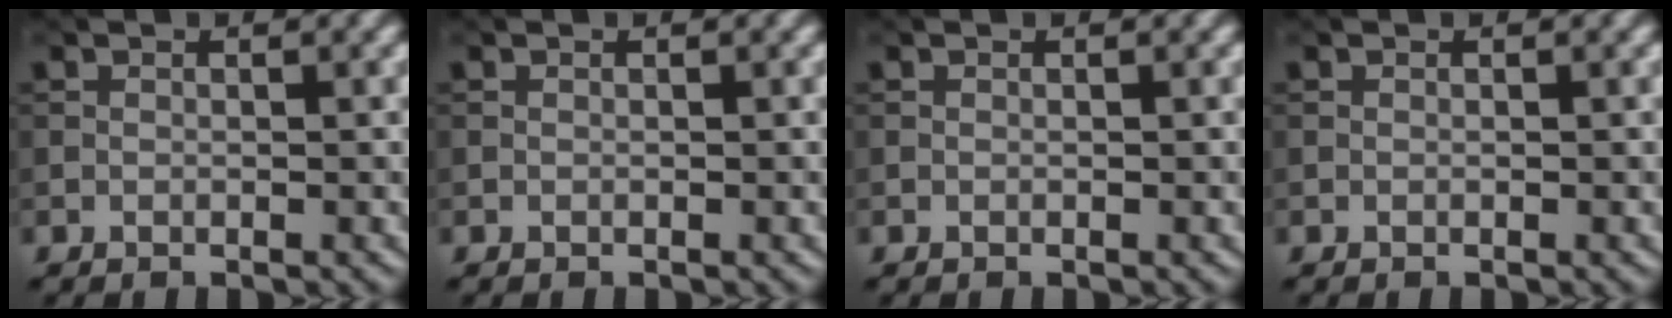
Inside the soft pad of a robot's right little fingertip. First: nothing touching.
{"total": 0.0}
{"total": 0.0}
{"total": 0.0}